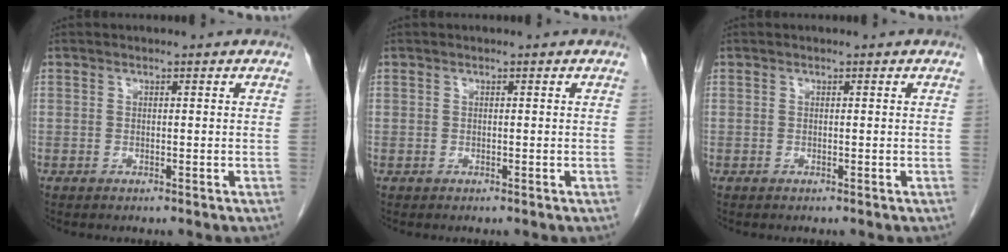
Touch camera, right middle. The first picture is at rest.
{"total": 0.0}
{"total": 0.0}